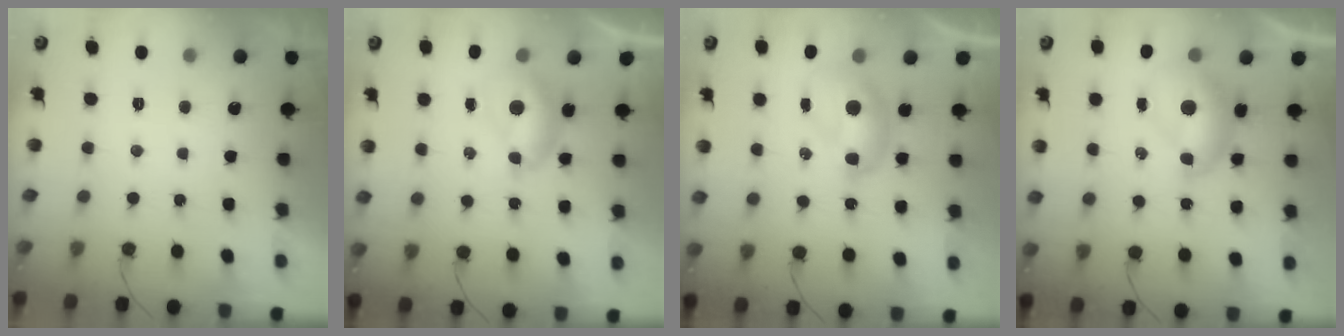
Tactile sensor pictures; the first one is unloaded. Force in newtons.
{"total": 7.4, "press": 7.3, "slide": 1.0}
{"total": 7.8, "press": 7.8, "slide": 0.7}
{"total": 8.5, "press": 8.4, "slide": 1.0}